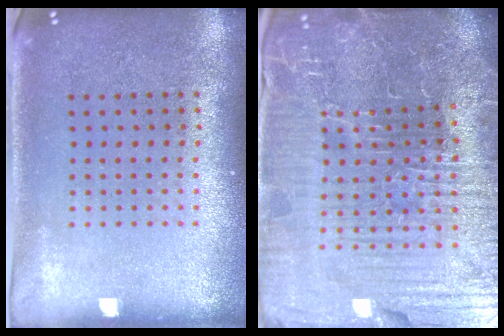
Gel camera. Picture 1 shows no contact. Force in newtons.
{"total": 6.4, "press": 5.9, "slide": 2.5}